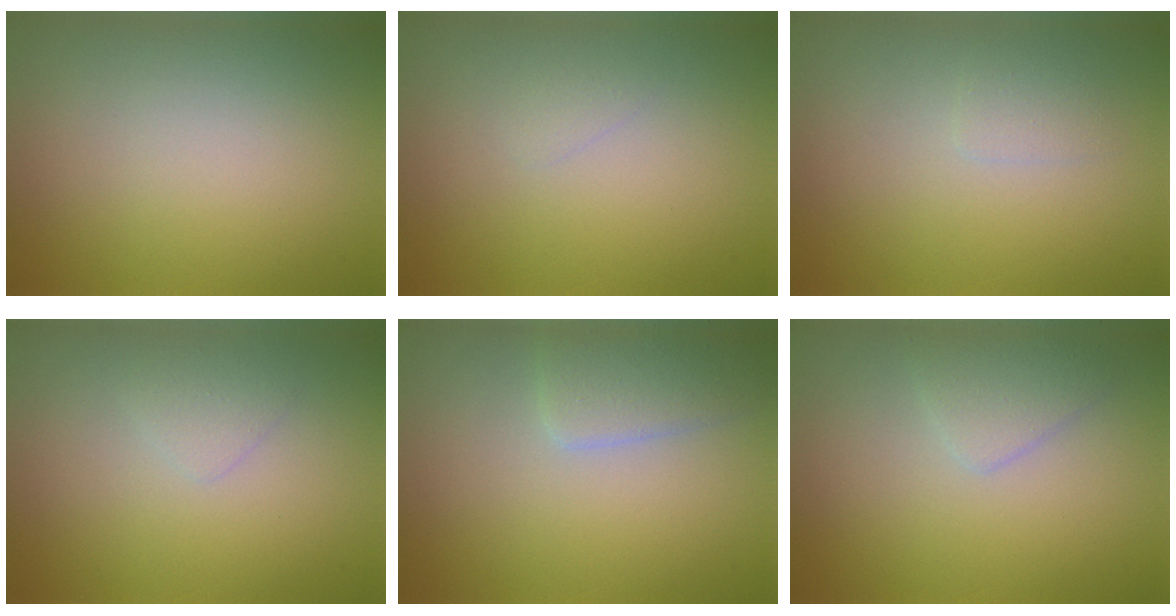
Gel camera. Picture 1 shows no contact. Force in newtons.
{"total": 0.6, "press": 0.6, "slide": 0.0}
{"total": 1.0, "press": 1.0, "slide": 0.1}
{"total": 1.1, "press": 1.1, "slide": 0.1}
{"total": 2.9, "press": 2.9, "slide": 0.3}
{"total": 1.9, "press": 1.9, "slide": 0.1}